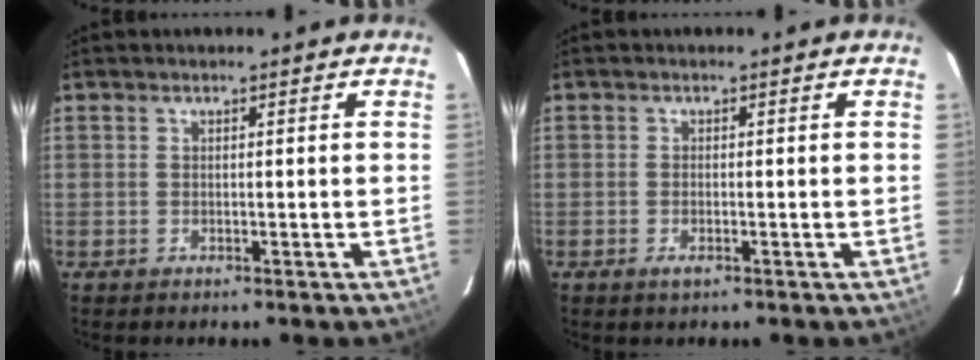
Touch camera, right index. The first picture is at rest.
{"total": 1.4, "force": [-0.9, 0.7, 1.0], "torque": [-0.020, -0.002, -0.016]}